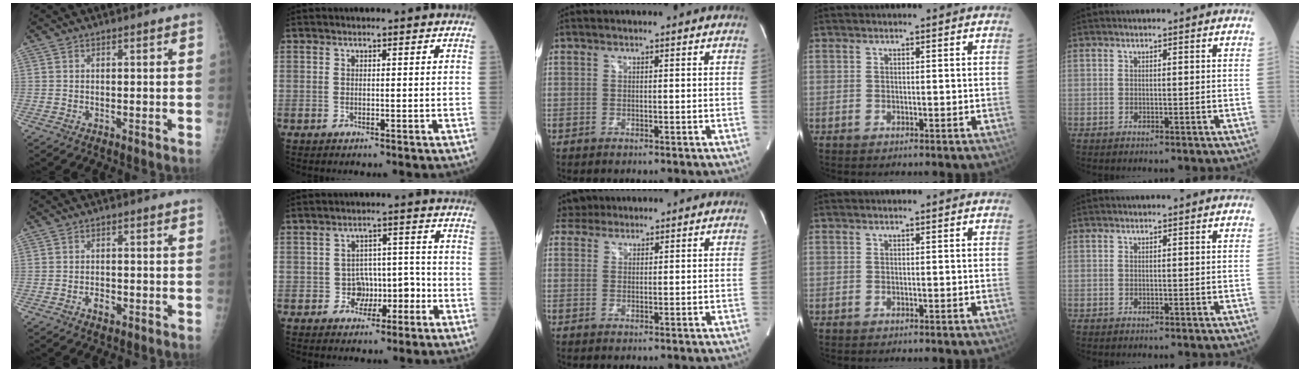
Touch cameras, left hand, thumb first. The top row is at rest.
{"thumb": {"total": 2.4, "force": [-1.1, 1.5, 1.5], "torque": [-0.017, 0.005, -0.015]}, "index": {"total": 4.4, "force": [-1.8, 3.7, 1.7], "torque": [-0.013, 0.021, -0.026]}, "middle": {"total": 2.7, "force": [2.4, 1.2, -0.2], "torque": [-0.002, 0.015, 0.042]}}